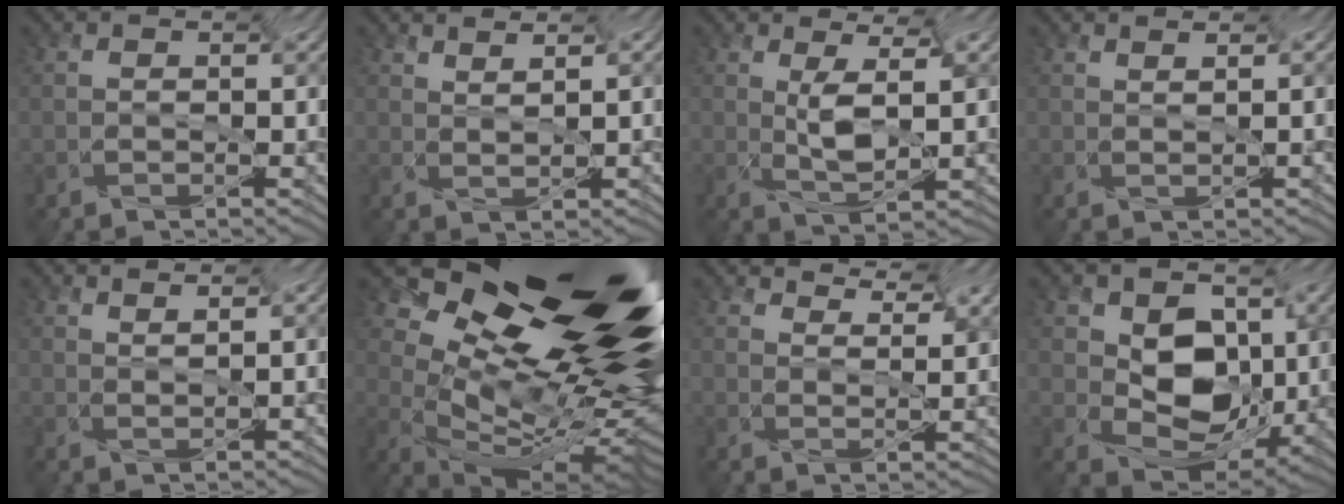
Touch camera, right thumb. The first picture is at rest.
{"total": 2.7, "force": [2.5, -0.2, 1.1], "torque": [-0.019, -0.011, 0.043]}
{"total": 3.4, "force": [-0.1, 0.8, 3.3], "torque": [-0.075, 0.000, 0.005]}
{"total": 1.5, "force": [1.4, -0.4, 0.2], "torque": [-0.002, -0.006, 0.025]}
{"total": 2.1, "force": [1.9, -0.2, 0.7], "torque": [-0.011, -0.009, 0.034]}
{"total": 14.0, "force": [3.7, 5.0, 12.5], "torque": [-0.183, 0.016, 0.071]}
{"total": 2.8, "force": [2.8, -0.5, 0.5], "torque": [-0.024, 0.004, 0.051]}
{"total": 9.0, "force": [-1.9, 6.3, 6.2], "torque": [-0.104, -0.012, -0.016]}